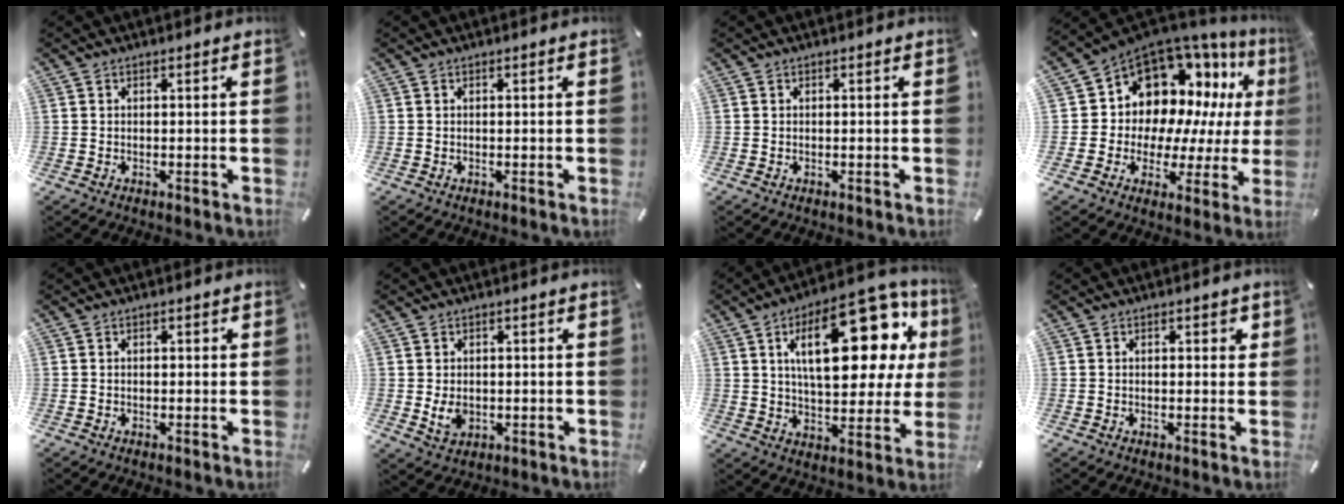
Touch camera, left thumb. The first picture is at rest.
{"total": 0.0}
{"total": 0.0}
{"total": 12.7, "force": [7.0, 9.9, 3.7], "torque": [-0.072, -0.081, 0.142]}
{"total": 0.8, "force": [0.0, 0.5, 0.6], "torque": [-0.012, 0.003, -0.002]}
{"total": 4.3, "force": [-0.3, 3.4, 2.5], "torque": [-0.049, -0.003, -0.006]}
{"total": 26.1, "force": [10.1, 11.9, 20.9], "torque": [-0.313, -0.048, 0.160]}
{"total": 1.6, "force": [0.3, 0.9, 1.3], "torque": [-0.018, 0.003, 0.002]}